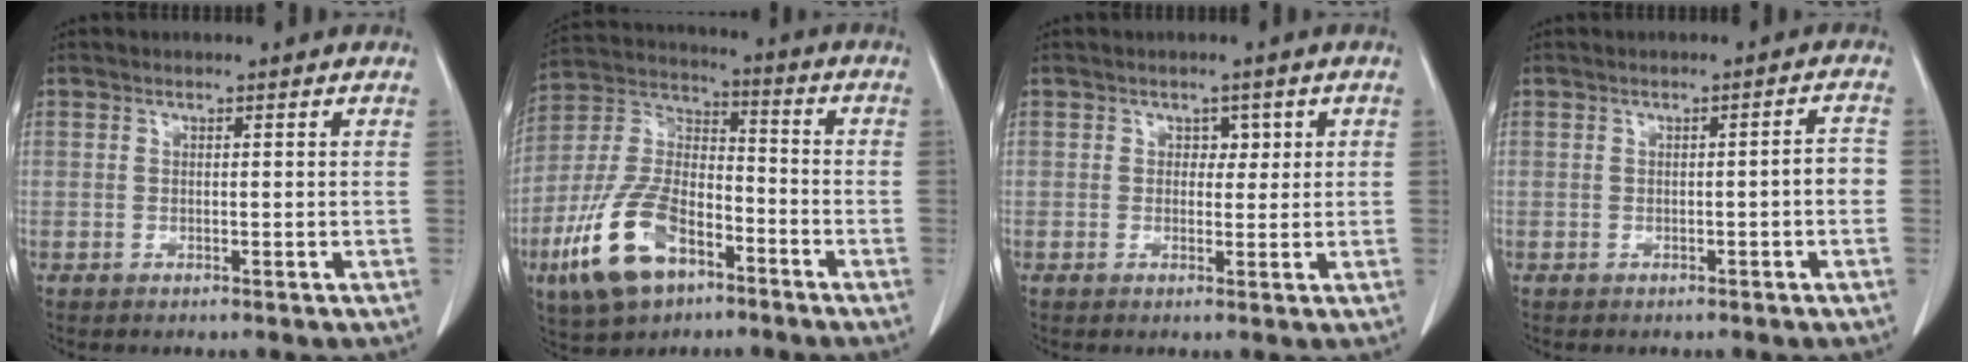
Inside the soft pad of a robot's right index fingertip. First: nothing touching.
{"total": 15.4, "force": [-8.0, 7.5, 10.8], "torque": [-0.235, 0.004, -0.146]}
{"total": 1.5, "force": [0.4, 1.1, 0.9], "torque": [-0.003, 0.002, 0.001]}
{"total": 2.4, "force": [-0.6, 0.2, 2.3], "torque": [-0.026, 0.004, -0.010]}